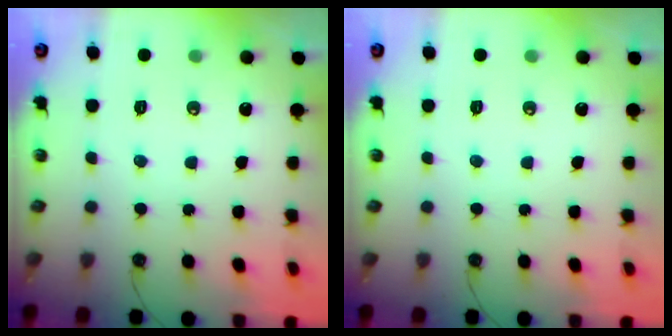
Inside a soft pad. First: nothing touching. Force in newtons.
{"total": 0.0}